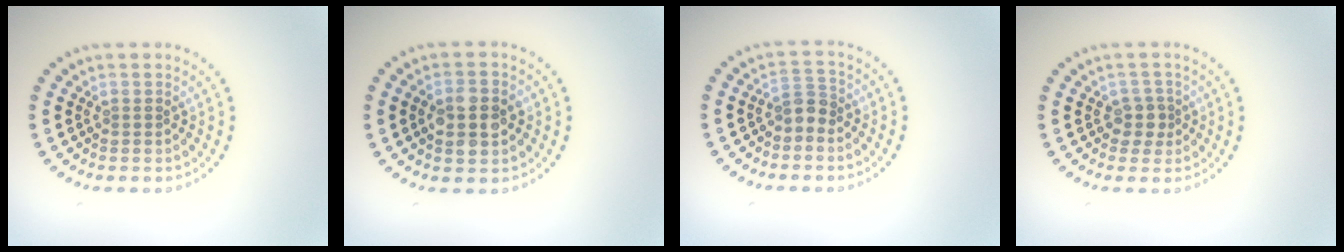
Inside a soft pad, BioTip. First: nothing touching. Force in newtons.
{"total": 3.4, "press": 3.4, "slide": 0.2}
{"total": 1.8, "press": 1.5, "slide": 1.1}
{"total": 1.8, "press": 1.5, "slide": 1.0}